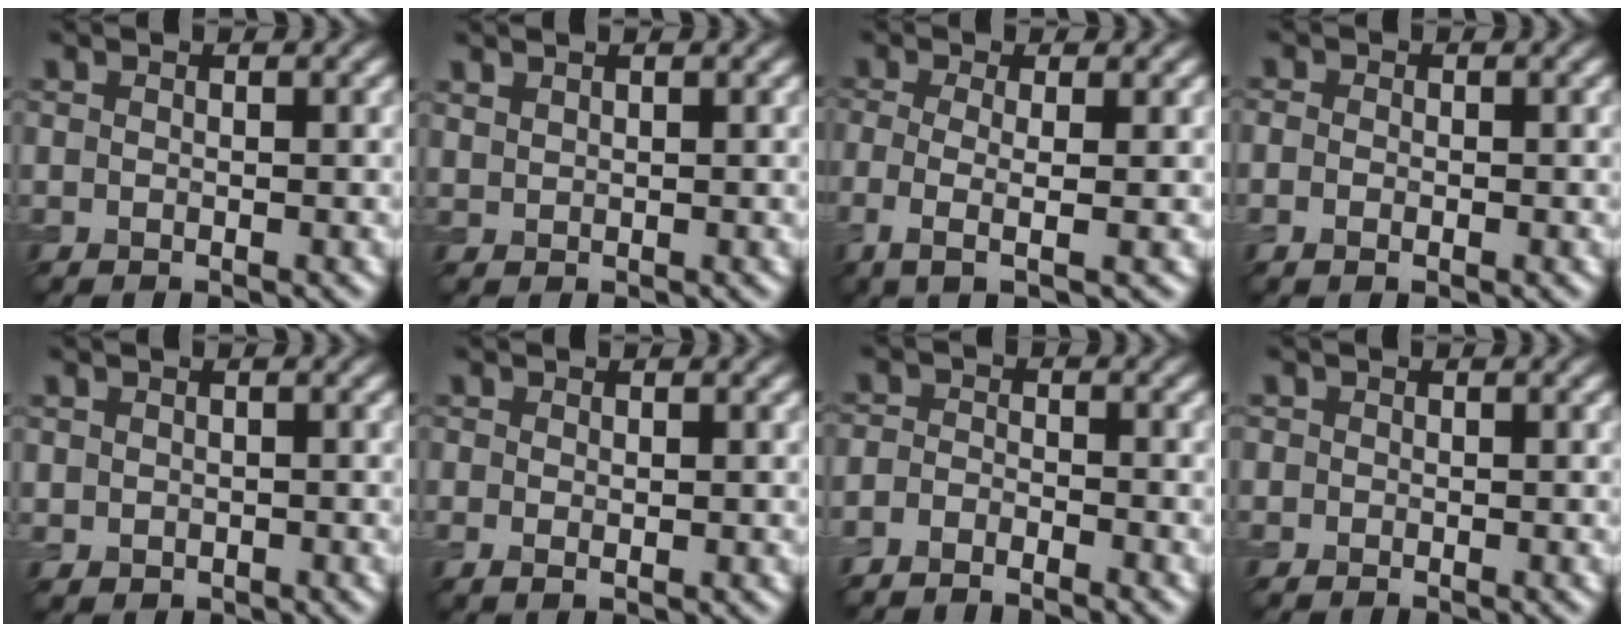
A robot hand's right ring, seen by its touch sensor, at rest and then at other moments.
{"total": 0.9, "force": [0.8, 0.3, 0.2], "torque": [-0.008, 0.000, 0.022]}
{"total": 3.4, "force": [-0.6, 1.0, 3.2], "torque": [-0.063, -0.010, -0.017]}
{"total": 1.7, "force": [-0.3, 1.0, 1.3], "torque": [-0.015, -0.002, -0.007]}
{"total": 0.9, "force": [0.1, 0.9, 0.2], "torque": [0.000, -0.005, 0.004]}
{"total": 1.0, "force": [0.1, 0.5, 0.8], "torque": [-0.014, -0.002, 0.002]}
{"total": 2.3, "force": [-2.1, 0.5, 0.8], "torque": [-0.014, 0.003, -0.043]}
{"total": 0.6, "force": [0.0, 0.6, 0.0], "torque": [0.007, -0.004, -0.005]}